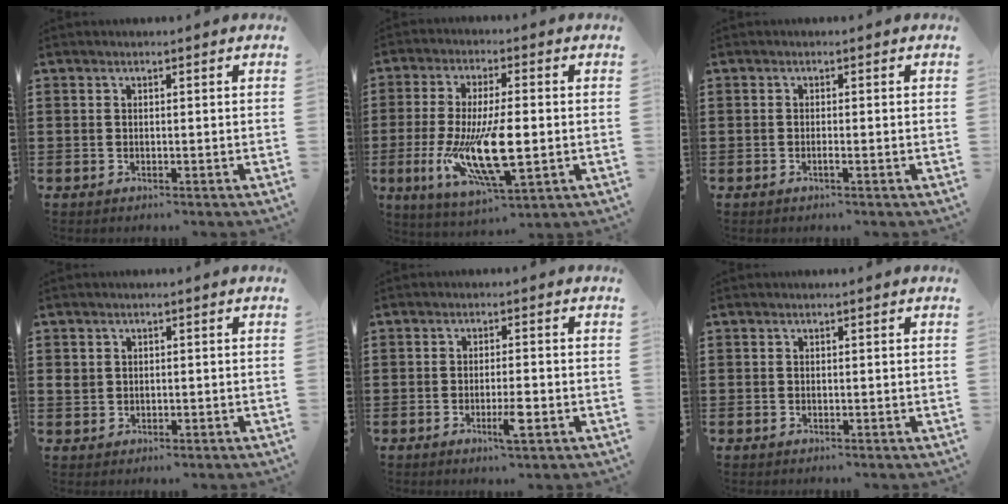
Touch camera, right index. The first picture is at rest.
{"total": 13.8, "force": [-2.2, 4.8, 12.8], "torque": [-0.262, -0.024, -0.041]}
{"total": 0.8, "force": [-0.5, 0.0, 0.7], "torque": [-0.013, -0.003, -0.008]}
{"total": 1.3, "force": [0.1, 1.2, 0.5], "torque": [-0.014, 0.007, 0.001]}
{"total": 3.9, "force": [-1.5, 0.5, 3.5], "torque": [-0.064, -0.006, -0.028]}
{"total": 0.0}